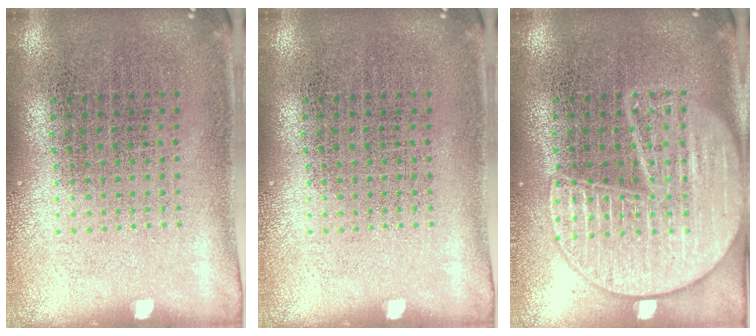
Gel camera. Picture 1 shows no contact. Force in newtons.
{"total": 0.0}
{"total": 3.5, "press": 3.5, "slide": 0.3}